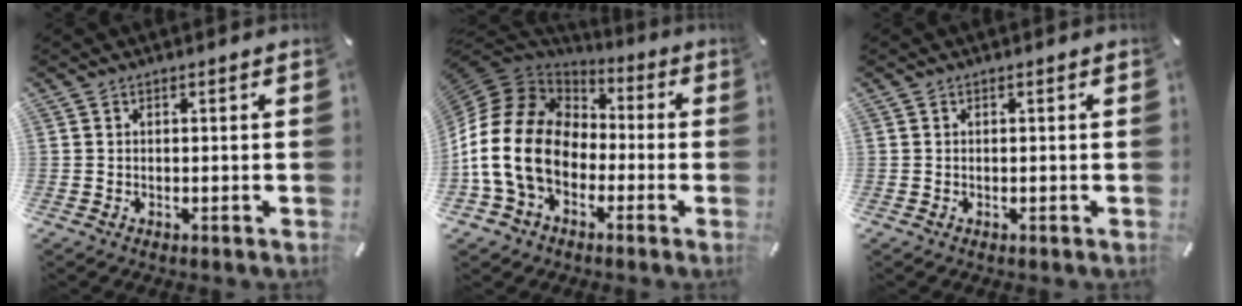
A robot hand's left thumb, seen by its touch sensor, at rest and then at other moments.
{"total": 18.3, "force": [-4.1, 14.1, 11.0], "torque": [-0.253, 0.019, -0.075]}
{"total": 0.0}